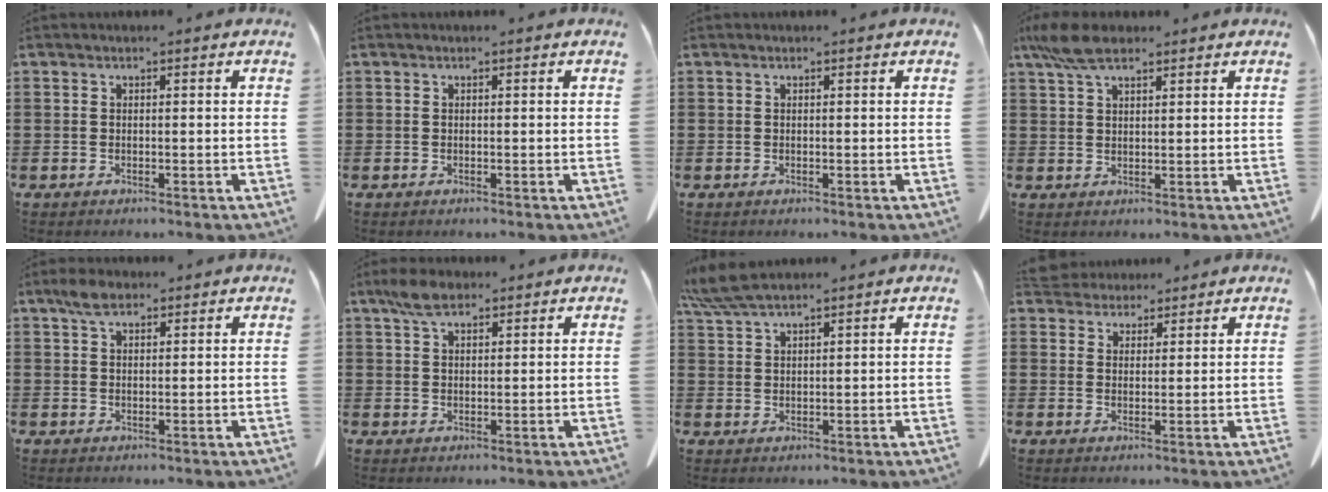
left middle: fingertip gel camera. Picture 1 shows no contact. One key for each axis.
{"total": 0.0}
{"total": 0.0}
{"total": 5.6, "fx": 3.8, "fy": 1.9, "fz": 3.7, "tx": -0.083, "ty": 0.002, "tz": 0.073}
{"total": 3.2, "fx": 2.2, "fy": 1.4, "fz": 1.9, "tx": -0.043, "ty": 0.005, "tz": 0.041}
{"total": 4.3, "fx": 3.0, "fy": 1.7, "fz": 2.6, "tx": -0.059, "ty": 0.005, "tz": 0.056}
{"total": 5.2, "fx": 4.3, "fy": 0.6, "fz": 2.8, "tx": -0.067, "ty": -0.007, "tz": 0.083}
{"total": 3.6, "fx": 3.4, "fy": 1.1, "fz": 0.0, "tx": -0.014, "ty": -0.007, "tz": 0.066}